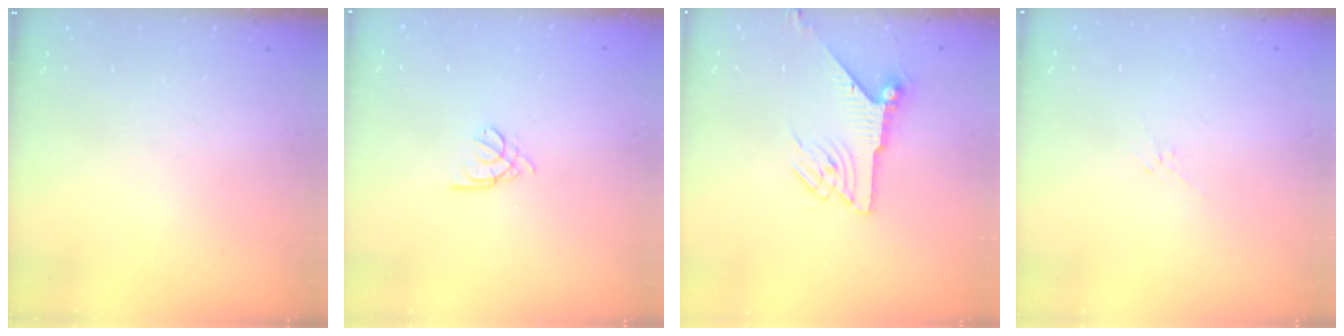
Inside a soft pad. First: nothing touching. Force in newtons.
{"total": 2.2, "press": 2.1, "slide": 0.5}
{"total": 7.8, "press": 7.8, "slide": 0.2}
{"total": 2.1, "press": 2.0, "slide": 0.6}